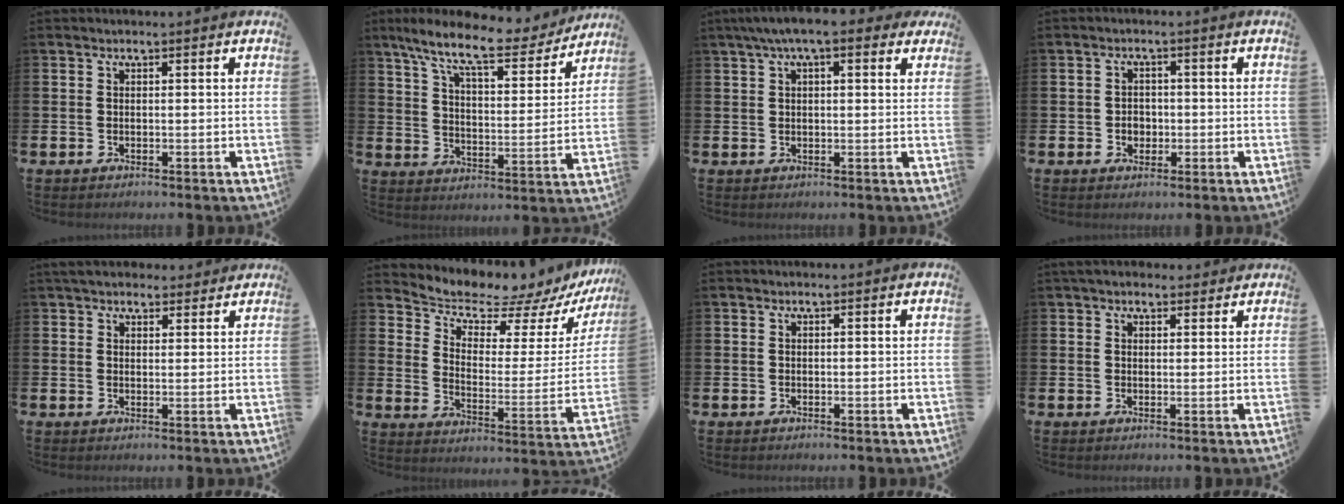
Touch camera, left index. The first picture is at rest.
{"total": 11.1, "force": [9.4, 2.4, 5.4], "torque": [-0.127, -0.052, 0.159]}
{"total": 5.3, "force": [3.5, 1.4, 3.6], "torque": [-0.064, -0.001, 0.058]}
{"total": 2.2, "force": [-0.5, 1.9, 0.9], "torque": [-0.006, 0.000, -0.017]}
{"total": 3.9, "force": [3.5, 1.4, 0.6], "torque": [-0.009, -0.011, 0.064]}
{"total": 7.6, "force": [7.1, 2.0, 1.8], "torque": [-0.060, -0.066, 0.114]}
{"total": 0.0}
{"total": 2.6, "force": [2.4, 1.1, 0.5], "torque": [-0.002, -0.006, 0.041]}